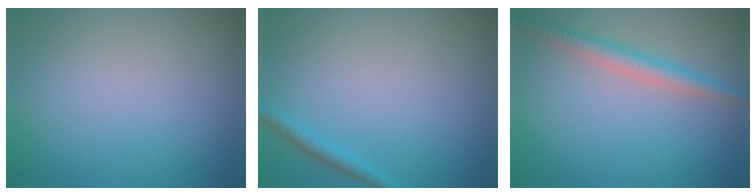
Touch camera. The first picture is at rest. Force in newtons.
{"total": 1.3, "press": 1.3, "slide": 0.1}
{"total": 2.6, "press": 2.6, "slide": 0.0}